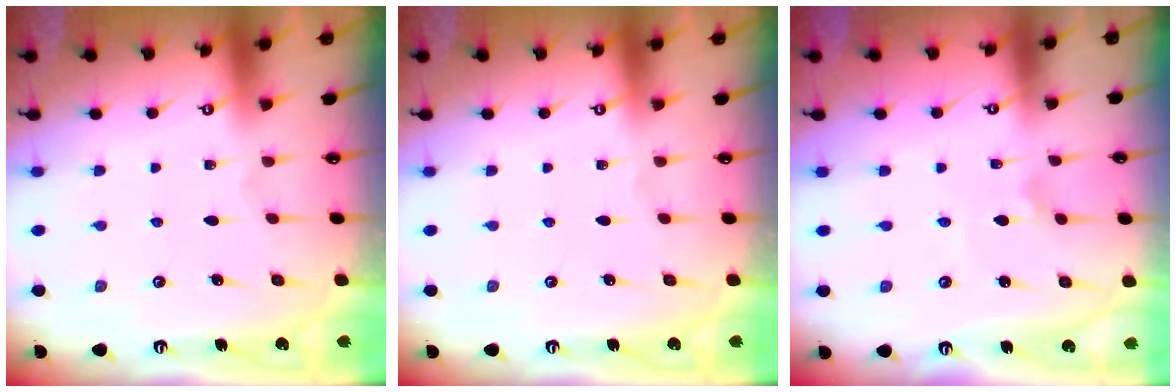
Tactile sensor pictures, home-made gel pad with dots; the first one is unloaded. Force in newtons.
{"total": 0.0}
{"total": 1.7, "press": 1.7, "slide": 0.4}